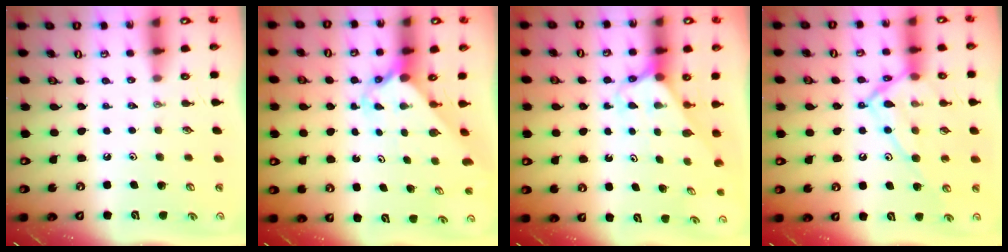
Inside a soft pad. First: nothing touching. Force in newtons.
{"total": 2.5, "press": 2.5, "slide": 0.3}
{"total": 2.6, "press": 2.6, "slide": 0.2}
{"total": 15.9, "press": 15.8, "slide": 1.5}